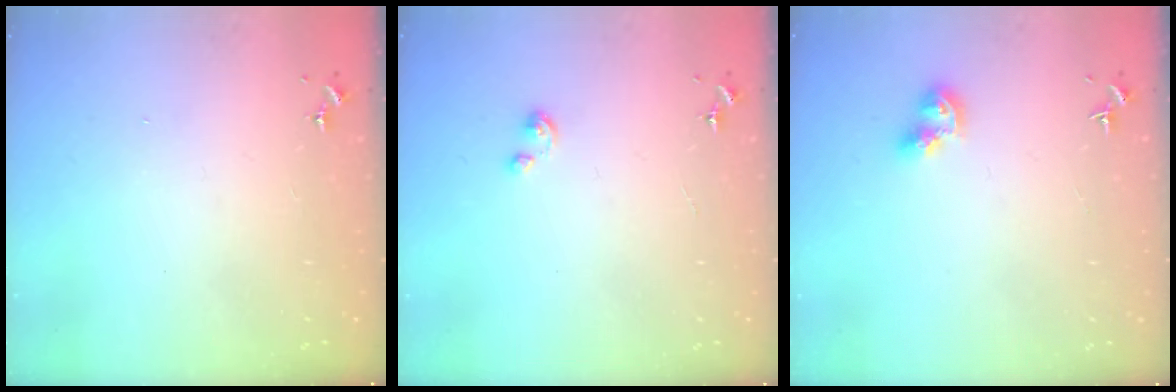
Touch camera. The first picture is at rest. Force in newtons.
{"total": 2.3, "press": 2.3, "slide": 0.2}
{"total": 8.3, "press": 8.3, "slide": 1.0}